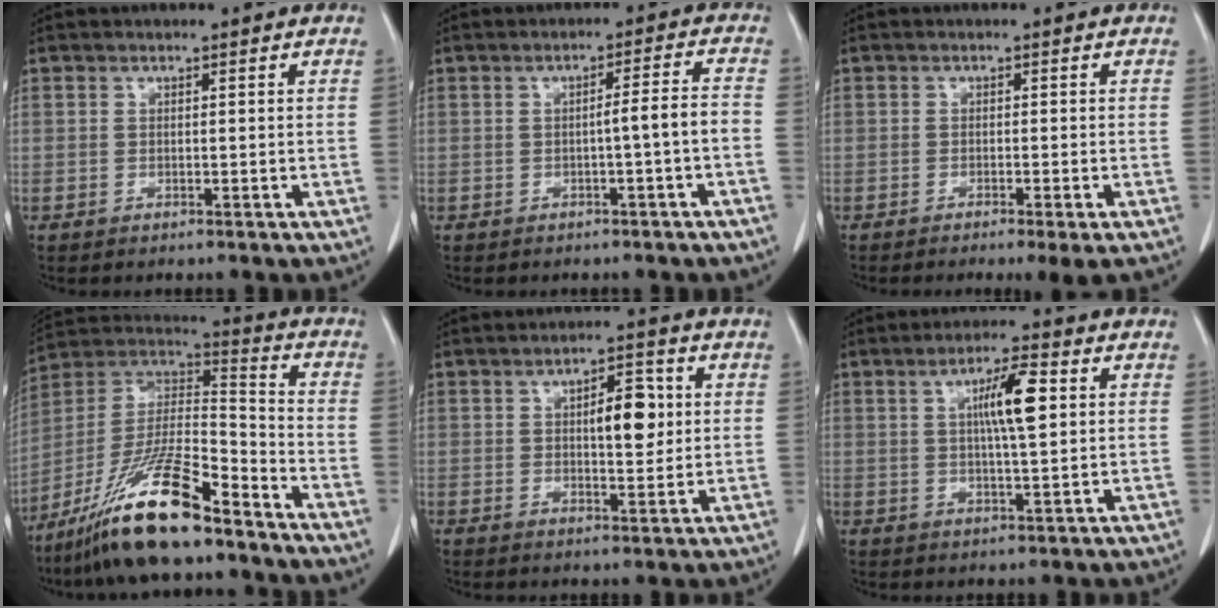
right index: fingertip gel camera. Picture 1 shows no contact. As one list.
[{"total": 3.8, "force": [-1.3, -0.5, 3.6], "torque": [-0.050, 0.009, -0.018]}, {"total": 3.4, "force": [-2.2, -0.2, 2.6], "torque": [-0.031, -0.011, -0.032]}, {"total": 17.9, "force": [-12.7, 2.4, 12.4], "torque": [-0.253, -0.010, -0.231]}, {"total": 6.5, "force": [1.3, 2.4, 5.9], "torque": [-0.086, 0.005, 0.021]}, {"total": 7.2, "force": [1.7, 0.8, 6.9], "torque": [-0.120, 0.005, 0.030]}]